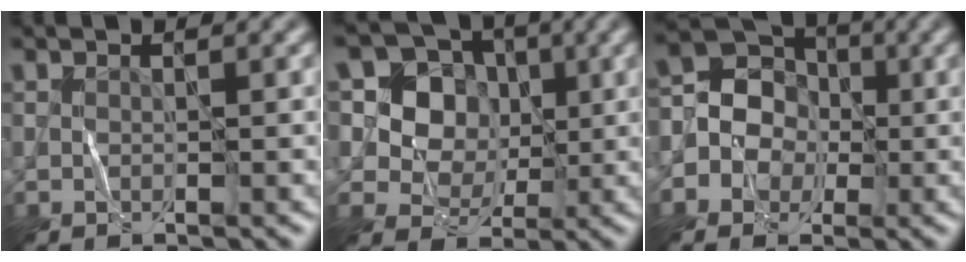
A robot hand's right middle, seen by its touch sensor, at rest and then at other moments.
{"total": 9.3, "force": [2.7, 7.9, 4.0], "torque": [-0.089, 0.021, 0.042]}
{"total": 7.4, "force": [-0.5, 6.9, 2.6], "torque": [-0.045, 0.045, -0.046]}